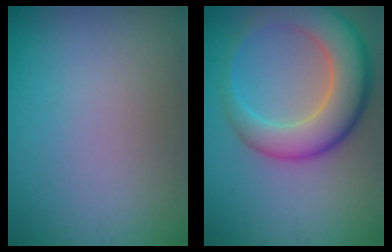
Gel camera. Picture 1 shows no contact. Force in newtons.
{"total": 7.8, "press": 7.8, "slide": 0.3}